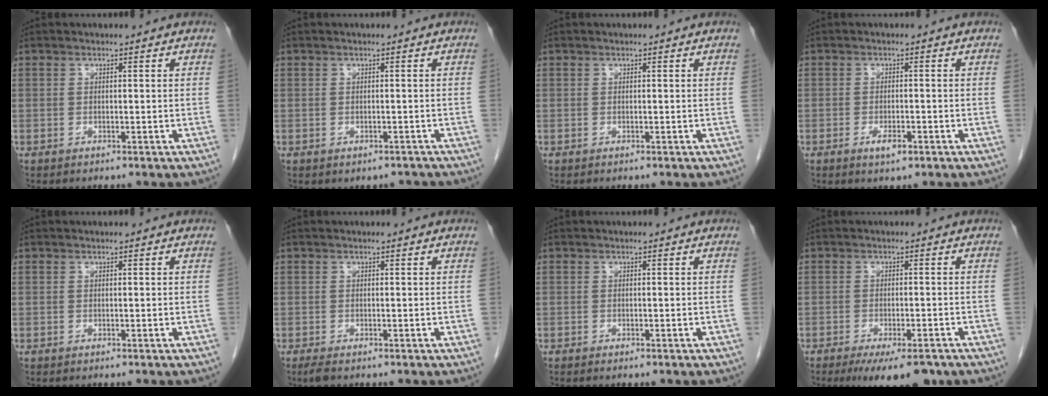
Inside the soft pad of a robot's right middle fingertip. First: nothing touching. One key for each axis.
{"total": 1.6, "fx": -1.3, "fy": 0.9, "fz": 0.4, "tx": -0.005, "ty": -0.001, "tz": -0.014}
{"total": 0.0}
{"total": 2.6, "fx": -1.3, "fy": 0.8, "fz": 2.1, "tx": -0.034, "ty": 0.001, "tz": -0.019}
{"total": 0.0}
{"total": 1.2, "fx": -0.9, "fy": 0.3, "fz": 0.8, "tx": -0.020, "ty": -0.005, "tz": -0.015}
{"total": 0.5, "fx": -0.4, "fy": 0.2, "fz": 0.3, "tx": -0.008, "ty": -0.001, "tz": -0.004}
{"total": 8.5, "fx": -6.3, "fy": 2.2, "fz": 5.3, "tx": -0.071, "ty": -0.013, "tz": -0.092}